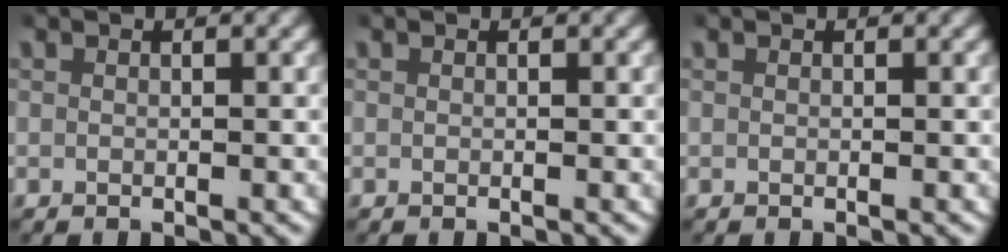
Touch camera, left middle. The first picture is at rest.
{"total": 0.0}
{"total": 0.0}